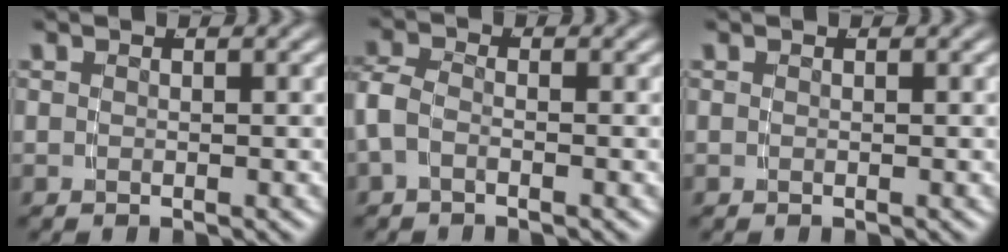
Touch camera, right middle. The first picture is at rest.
{"total": 3.1, "force": [-0.4, 2.6, 1.8], "torque": [-0.054, -0.011, -0.008]}
{"total": 0.0}